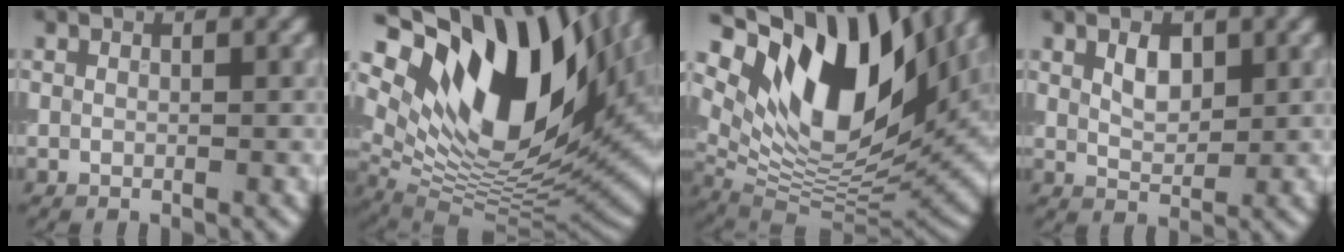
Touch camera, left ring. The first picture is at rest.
{"total": 19.5, "force": [8.8, 9.4, 14.7], "torque": [-0.269, 0.022, 0.164]}
{"total": 17.3, "force": [7.8, 8.3, 13.1], "torque": [-0.241, 0.016, 0.137]}
{"total": 2.4, "force": [1.0, 1.4, 1.7], "torque": [-0.032, 0.000, 0.020]}